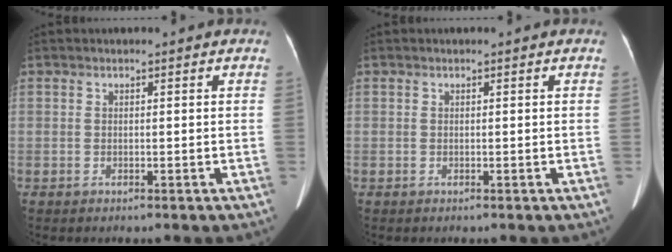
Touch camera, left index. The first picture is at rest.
{"total": 0.0}